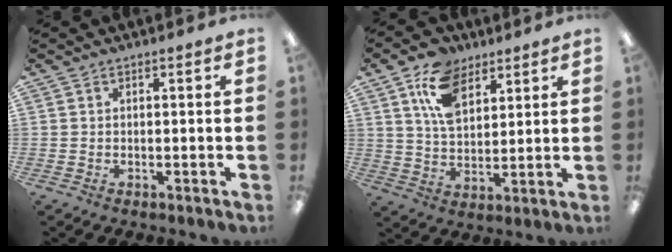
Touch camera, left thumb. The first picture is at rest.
{"total": 12.9, "force": [7.2, 7.9, 7.2], "torque": [-0.128, -0.011, 0.134]}